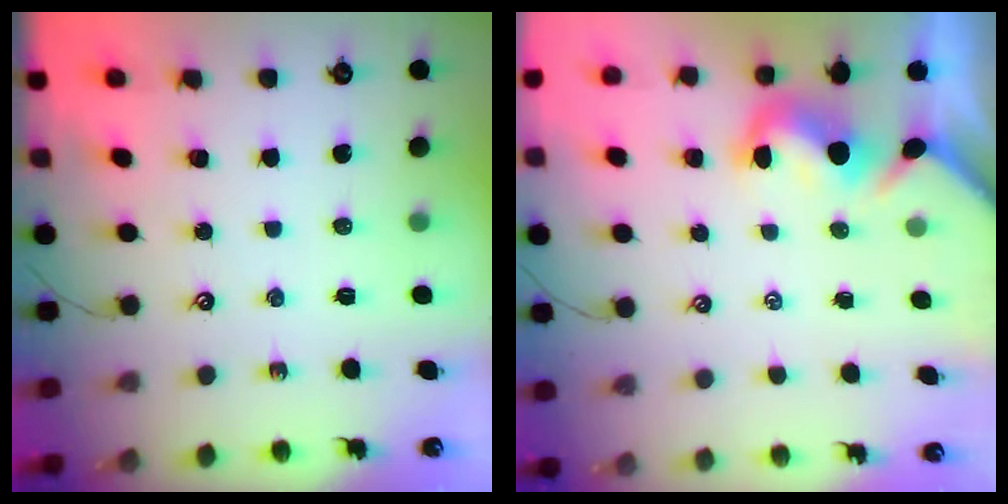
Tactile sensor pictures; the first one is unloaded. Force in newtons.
{"total": 1.5, "press": 1.2, "slide": 0.9}